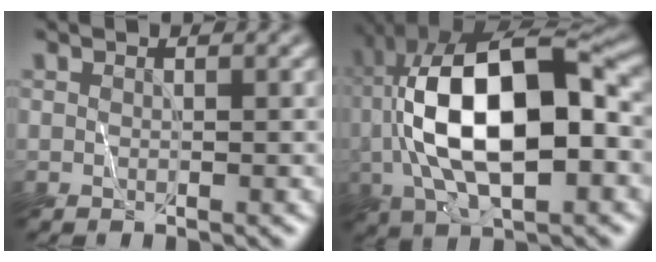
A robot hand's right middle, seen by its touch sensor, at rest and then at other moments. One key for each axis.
{"total": 13.0, "fx": -0.6, "fy": 5.4, "fz": 11.9, "tx": -0.199, "ty": 0.022, "tz": -0.021}